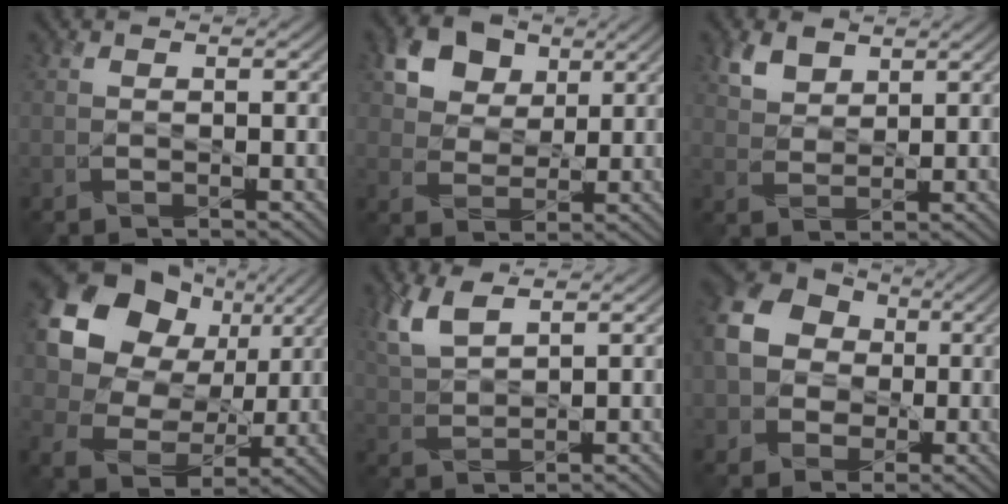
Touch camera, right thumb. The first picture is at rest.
{"total": 8.1, "force": [4.1, 5.7, 4.0], "torque": [-0.101, -0.004, 0.071]}
{"total": 3.9, "force": [2.6, 2.2, 2.0], "torque": [-0.052, -0.001, 0.056]}
{"total": 16.3, "force": [5.6, 12.5, 8.9], "torque": [-0.220, 0.025, 0.109]}
{"total": 6.1, "force": [3.8, 2.1, 4.3], "torque": [-0.117, 0.009, 0.082]}
{"total": 13.2, "force": [0.7, 11.6, 6.2], "torque": [-0.186, 0.008, -0.004]}